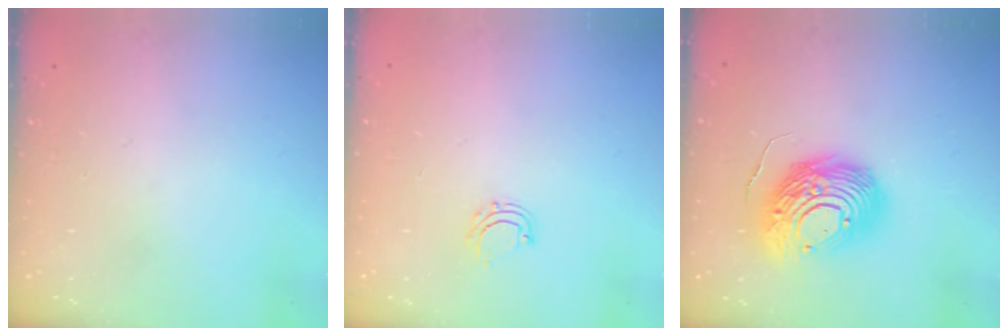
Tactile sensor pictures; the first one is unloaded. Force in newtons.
{"total": 4.9, "press": 4.8, "slide": 0.4}
{"total": 17.1, "press": 16.9, "slide": 2.7}